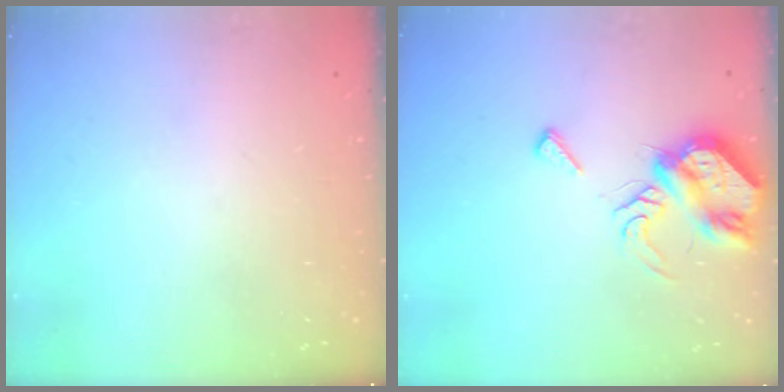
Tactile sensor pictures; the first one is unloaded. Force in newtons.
{"total": 9.3, "press": 9.3, "slide": 0.5}